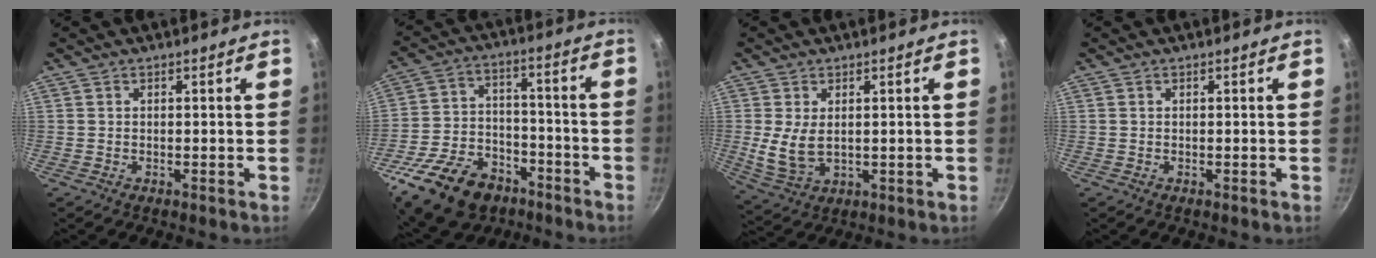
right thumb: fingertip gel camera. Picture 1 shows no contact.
{"total": 20.3, "force": [-11.7, 12.8, 10.5], "torque": [-0.188, 0.054, -0.195]}
{"total": 7.0, "force": [0.9, 4.1, 5.6], "torque": [-0.111, -0.017, 0.030]}
{"total": 0.0}